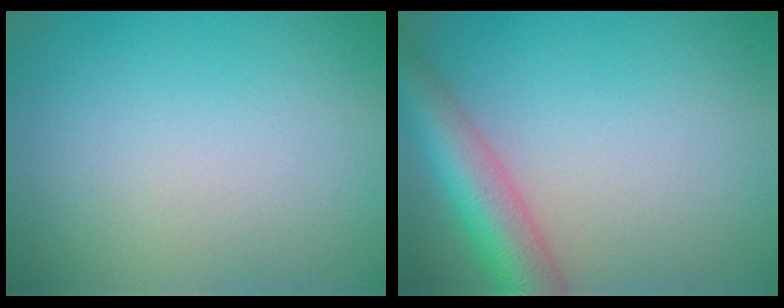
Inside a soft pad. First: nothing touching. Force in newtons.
{"total": 6.1, "press": 6.1, "slide": 0.5}